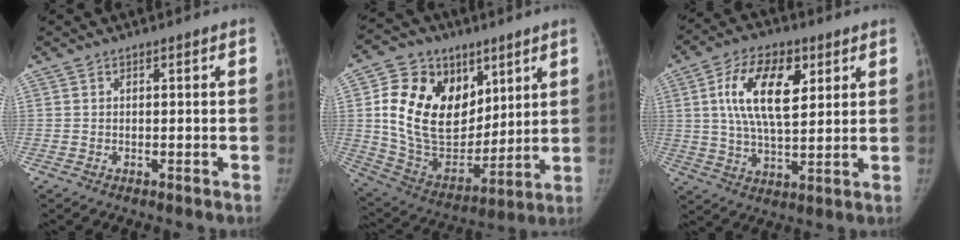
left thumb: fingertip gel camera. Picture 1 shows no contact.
{"total": 23.0, "force": [7.7, 16.2, 14.4], "torque": [-0.229, -0.027, 0.153]}
{"total": 14.4, "force": [4.5, 7.2, 11.6], "torque": [-0.192, -0.010, 0.081]}